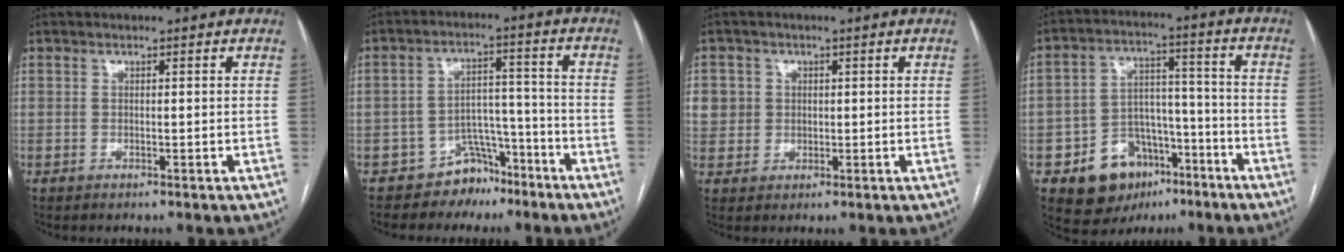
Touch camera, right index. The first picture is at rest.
{"total": 6.3, "force": [-4.8, 4.0, 0.9], "torque": [-0.005, 0.034, -0.072]}
{"total": 5.7, "force": [1.7, 5.4, 0.7], "torque": [-0.012, 0.010, 0.042]}
{"total": 11.9, "force": [-6.4, 8.5, 5.4], "torque": [-0.084, 0.031, -0.093]}